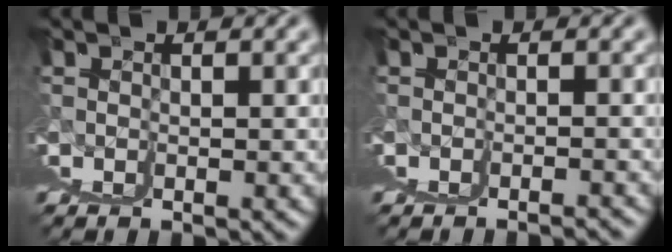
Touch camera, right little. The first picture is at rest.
{"total": 2.1, "force": [-0.8, -1.7, -1.1], "torque": [0.017, 0.009, -0.014]}